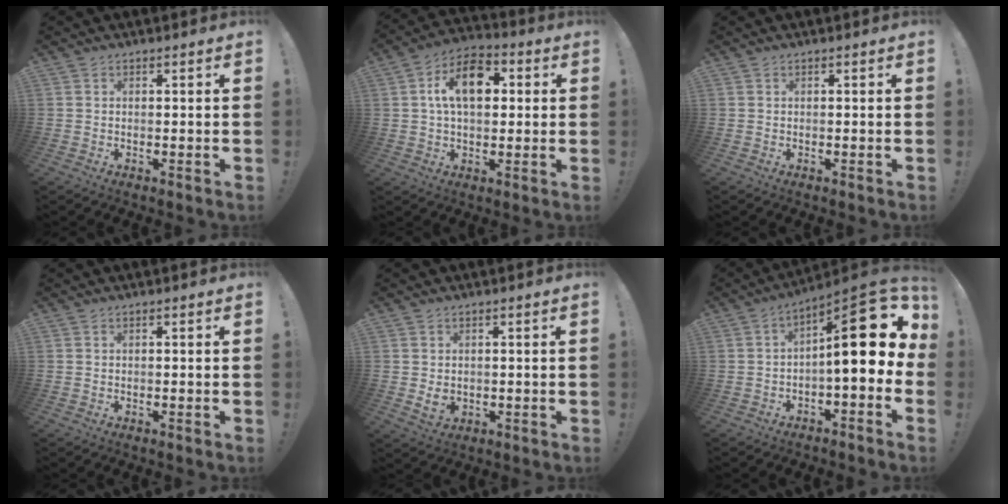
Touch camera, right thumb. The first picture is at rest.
{"total": 13.6, "force": [3.1, 8.3, 10.3], "torque": [-0.153, 0.012, 0.056]}
{"total": 0.0}
{"total": 0.0}
{"total": 3.6, "force": [1.0, 2.8, 2.0], "torque": [-0.015, -0.010, 0.019]}
{"total": 17.8, "force": [3.2, 5.3, 16.7], "torque": [-0.228, -0.023, 0.049]}